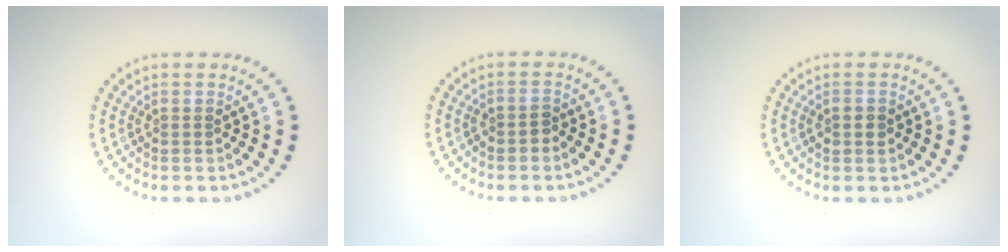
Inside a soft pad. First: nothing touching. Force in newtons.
{"total": 1.1, "press": 1.0, "slide": 0.5}
{"total": 1.6, "press": 1.6, "slide": 0.2}